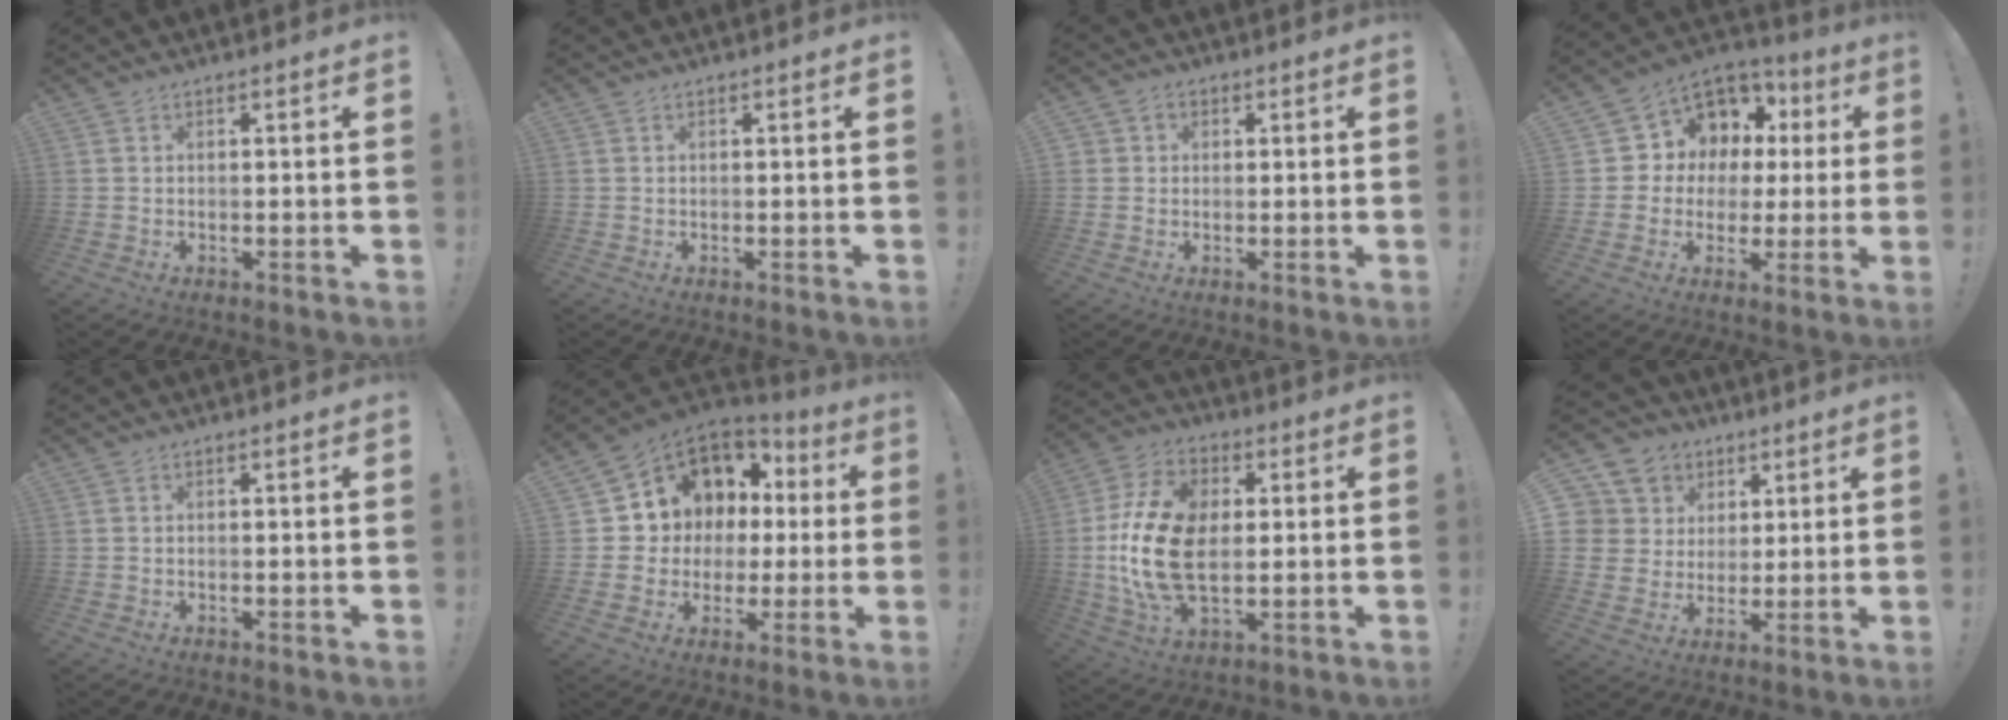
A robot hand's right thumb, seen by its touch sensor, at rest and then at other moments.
{"total": 0.0}
{"total": 2.5, "force": [0.3, 2.4, 0.6], "torque": [-0.013, 0.003, 0.005]}
{"total": 9.0, "force": [2.7, 8.3, 2.3], "torque": [-0.043, -0.029, 0.065]}
{"total": 0.0}
{"total": 9.0, "force": [2.4, 8.4, 2.4], "torque": [-0.042, -0.026, 0.064]}
{"total": 19.3, "force": [0.2, 12.1, 15.1], "torque": [-0.290, 0.003, 0.007]}
{"total": 9.6, "force": [3.6, 8.5, 2.5], "torque": [-0.050, -0.019, 0.082]}